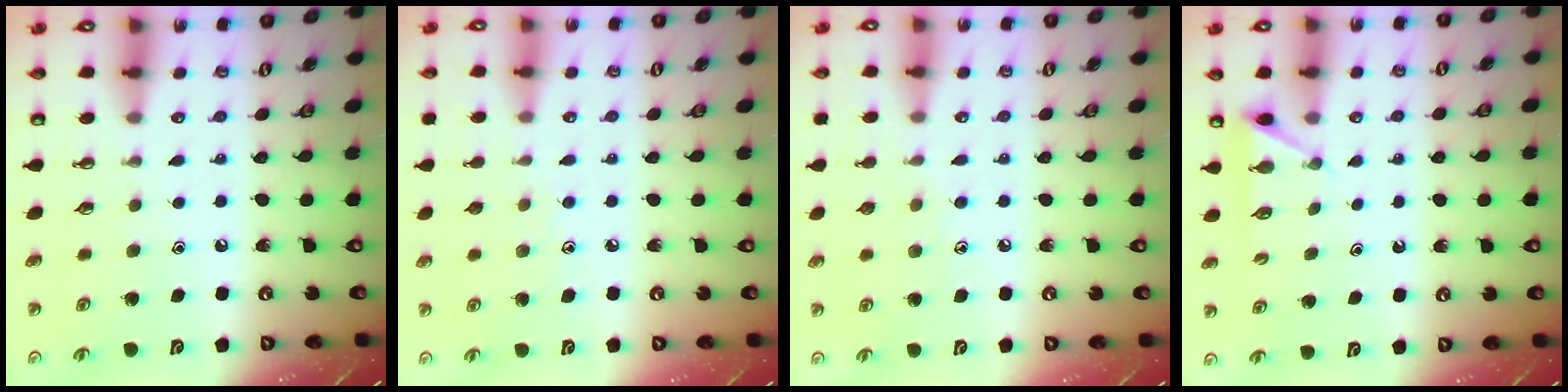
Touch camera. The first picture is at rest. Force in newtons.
{"total": 3.6, "press": 3.6, "slide": 0.4}
{"total": 6.2, "press": 6.2, "slide": 0.7}
{"total": 3.0, "press": 2.9, "slide": 0.4}